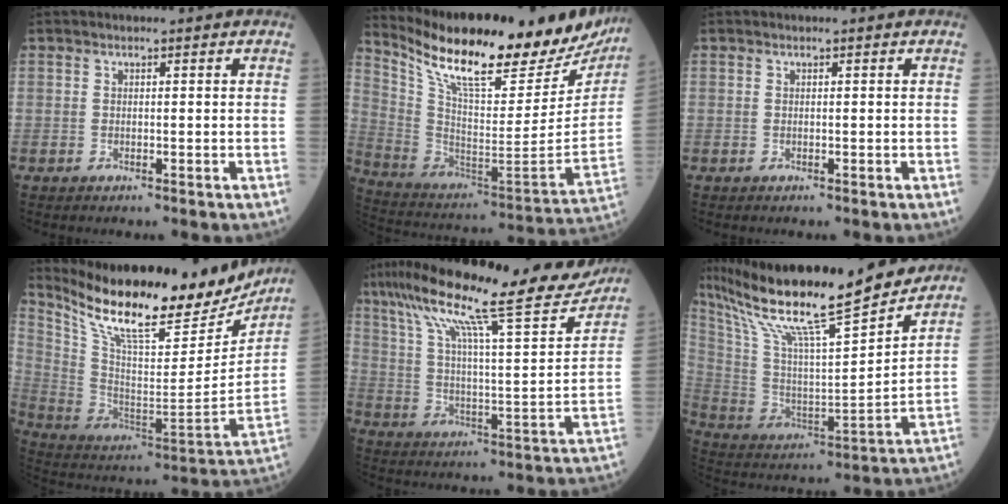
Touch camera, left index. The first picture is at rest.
{"total": 29.5, "force": [24.1, 6.6, 15.6], "torque": [-0.269, -0.052, 0.349]}
{"total": 0.0}
{"total": 24.8, "force": [20.5, 6.0, 12.6], "torque": [-0.225, -0.023, 0.317]}
{"total": 22.2, "force": [17.4, 2.1, 13.7], "torque": [-0.239, 0.012, 0.264]}
{"total": 23.2, "force": [19.2, 0.9, 12.9], "torque": [-0.239, 0.001, 0.329]}